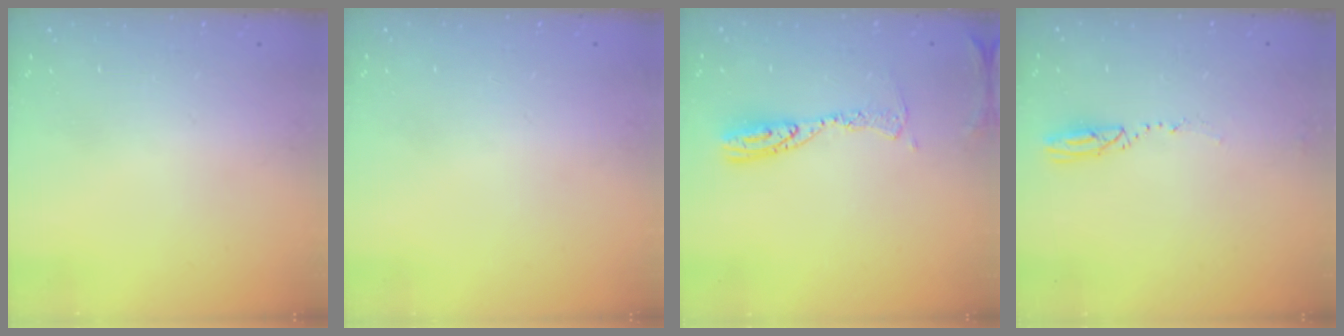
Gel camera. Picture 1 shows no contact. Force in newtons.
{"total": 13.0, "press": 3.6, "slide": 12.5}
{"total": 9.5, "press": 9.4, "slide": 0.9}
{"total": 3.3, "press": 3.1, "slide": 1.2}